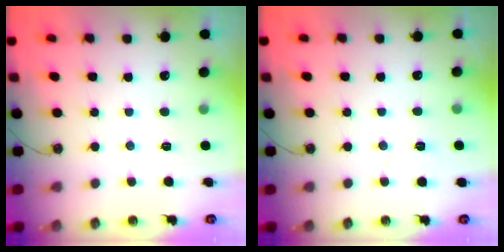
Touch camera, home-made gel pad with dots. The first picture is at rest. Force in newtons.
{"total": 5.3, "press": 4.8, "slide": 2.1}